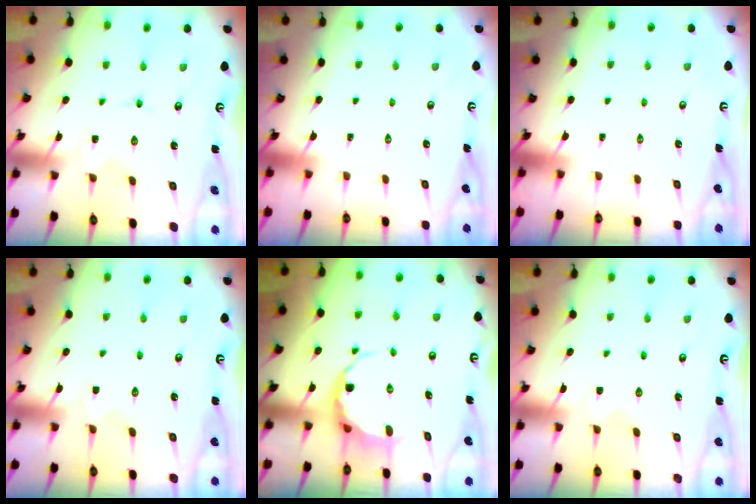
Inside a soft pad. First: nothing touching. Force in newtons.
{"total": 1.6, "press": 1.6, "slide": 0.1}
{"total": 1.6, "press": 1.6, "slide": 0.1}
{"total": 1.7, "press": 1.6, "slide": 0.5}
{"total": 6.1, "press": 5.9, "slide": 1.6}
{"total": 0.0}